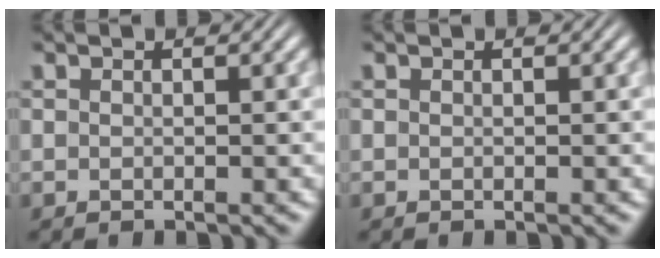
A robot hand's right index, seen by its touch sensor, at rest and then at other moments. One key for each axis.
{"total": 0.0}